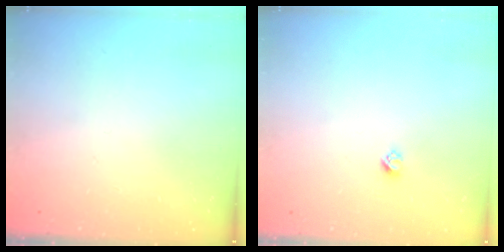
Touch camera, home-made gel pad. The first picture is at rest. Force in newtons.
{"total": 2.4, "press": 2.4, "slide": 0.2}